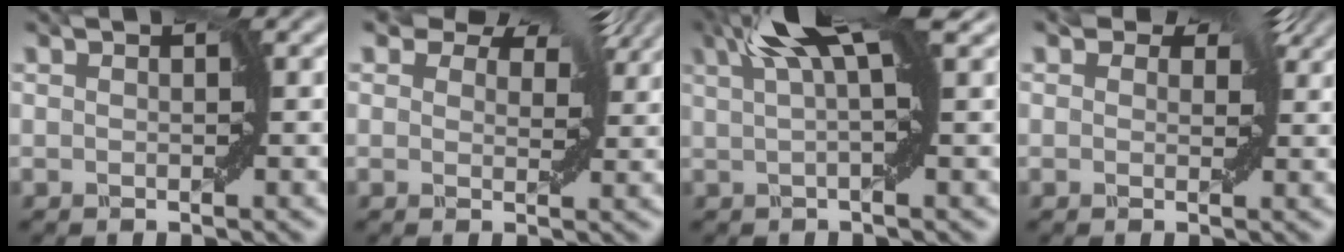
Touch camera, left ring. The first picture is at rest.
{"total": 7.4, "force": [4.8, 3.8, 4.2], "torque": [-0.069, 0.027, 0.059]}
{"total": 6.2, "force": [3.3, 0.6, 5.2], "torque": [-0.082, 0.012, 0.052]}
{"total": 5.7, "force": [2.8, 3.5, 3.6], "torque": [-0.057, 0.023, 0.023]}